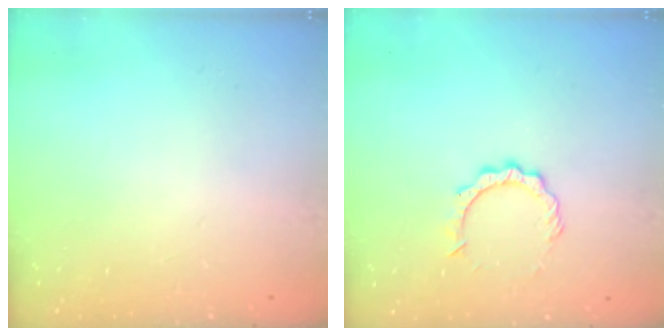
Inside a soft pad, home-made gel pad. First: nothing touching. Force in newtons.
{"total": 5.5, "press": 5.5, "slide": 0.3}